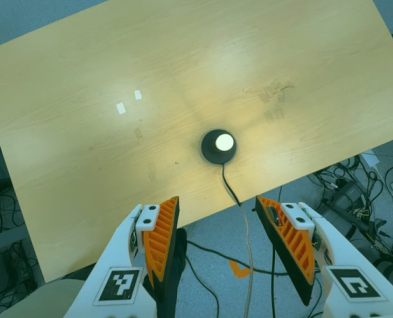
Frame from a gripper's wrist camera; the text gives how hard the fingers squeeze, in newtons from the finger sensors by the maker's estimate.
{"total": 0.0}